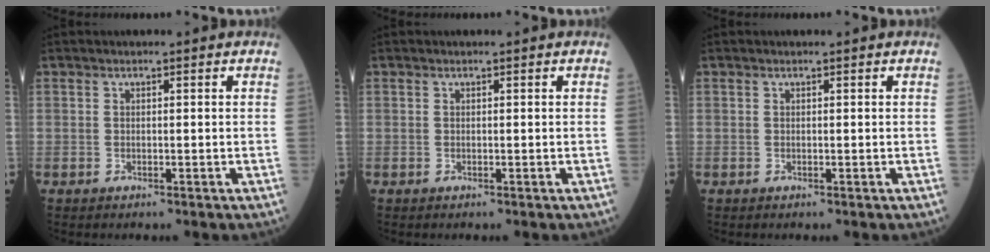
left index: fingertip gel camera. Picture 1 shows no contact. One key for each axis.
{"total": 0.0}
{"total": 0.0}